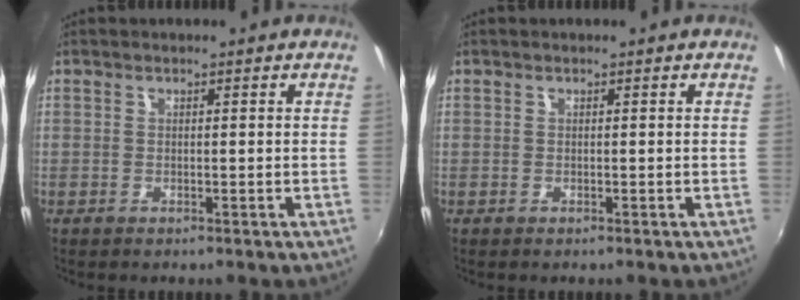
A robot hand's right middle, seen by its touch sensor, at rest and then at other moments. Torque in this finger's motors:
{"motor_torque": [-0.01, -0.28, 0.03, 0.00]}